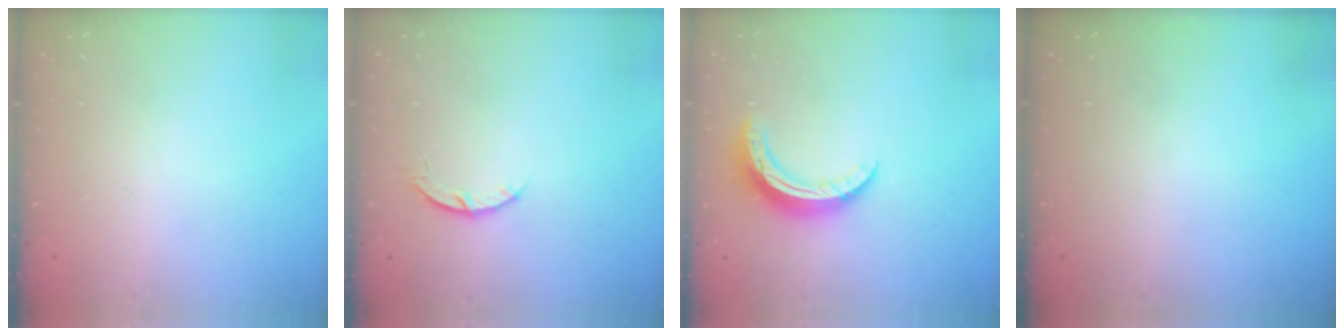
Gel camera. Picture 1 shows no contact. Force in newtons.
{"total": 4.0, "press": 4.0, "slide": 0.5}
{"total": 10.4, "press": 10.3, "slide": 0.5}
{"total": 0.0}